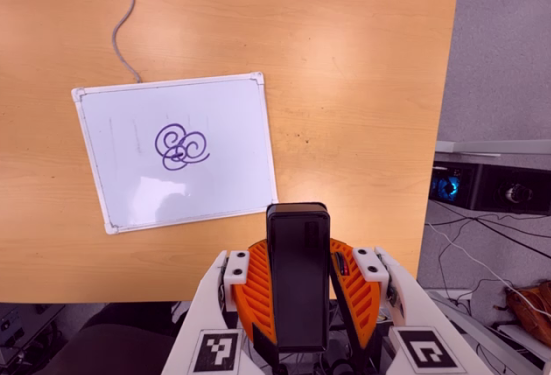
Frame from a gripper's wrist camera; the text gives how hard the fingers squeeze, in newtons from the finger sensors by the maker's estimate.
{"total": 6.6, "left": 5.5, "right": 7.7}